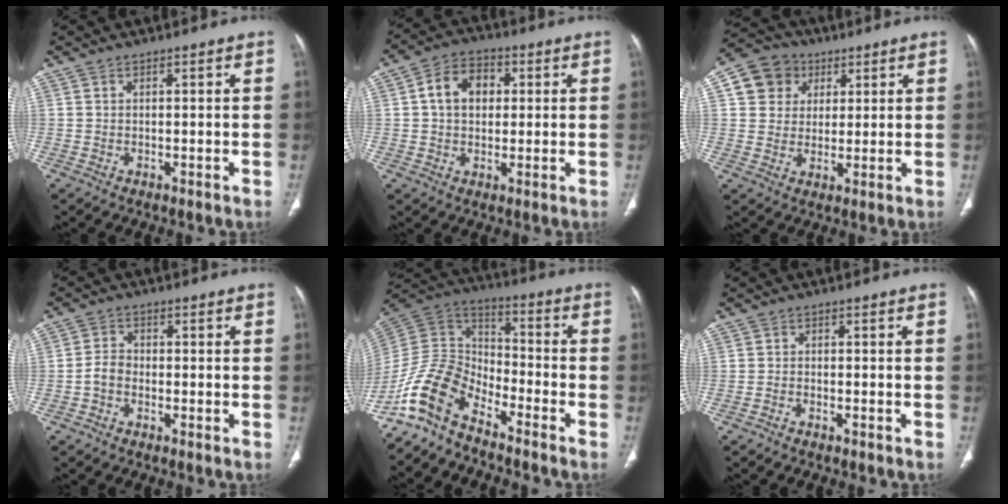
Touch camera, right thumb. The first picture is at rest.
{"total": 7.9, "force": [1.4, 5.8, 5.2], "torque": [-0.066, 0.012, 0.017]}
{"total": 9.1, "force": [3.2, 8.2, 2.6], "torque": [-0.021, 0.002, 0.051]}
{"total": 2.9, "force": [-1.2, 2.0, 1.7], "torque": [-0.026, 0.013, -0.030]}
{"total": 13.0, "force": [-9.6, 6.1, 6.1], "torque": [-0.113, 0.086, -0.200]}
{"total": 1.4, "force": [-1.3, 0.4, 0.4], "torque": [-0.009, 0.012, -0.018]}